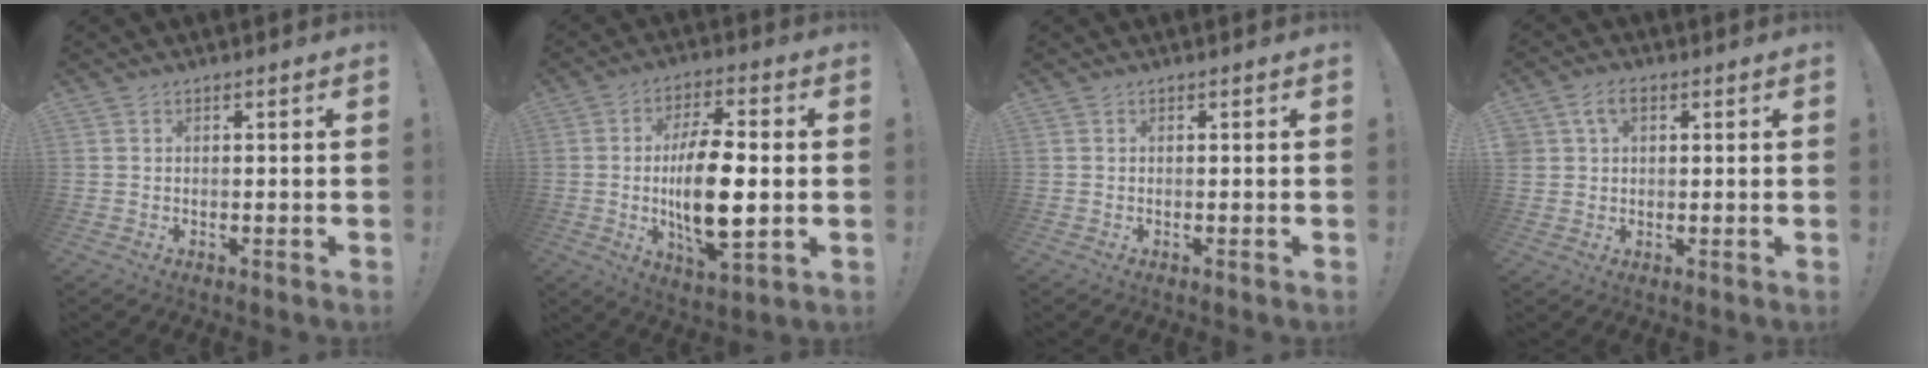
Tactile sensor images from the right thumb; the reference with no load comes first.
{"total": 16.2, "force": [-1.0, 6.3, 14.9], "torque": [-0.271, -0.008, -0.024]}
{"total": 0.0}
{"total": 5.0, "force": [2.0, 3.4, 3.0], "torque": [-0.052, 0.004, 0.040]}